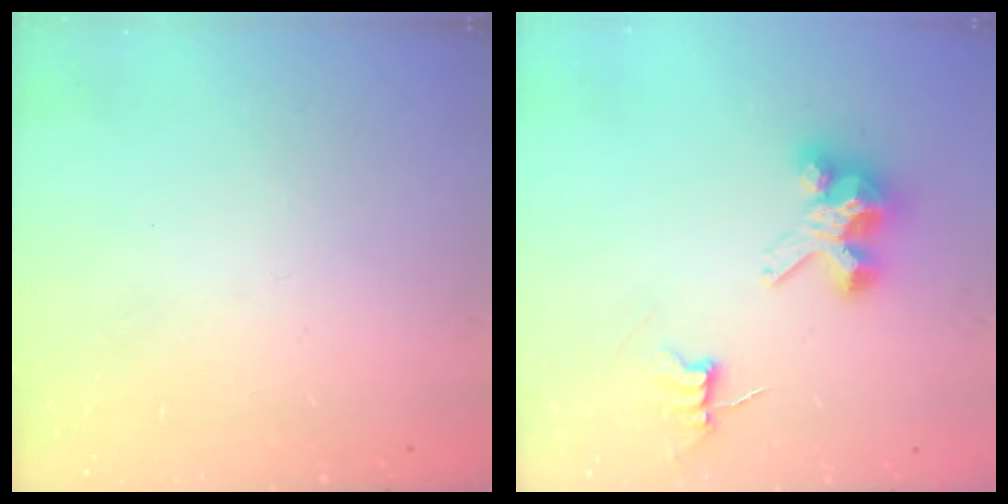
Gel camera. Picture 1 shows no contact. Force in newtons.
{"total": 6.9, "press": 6.9, "slide": 0.5}